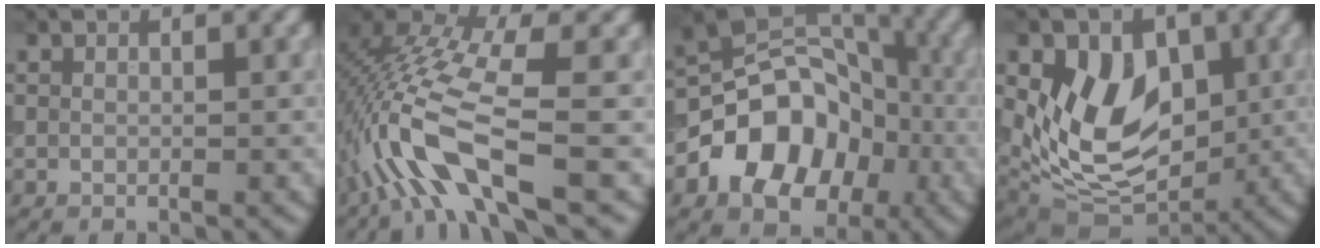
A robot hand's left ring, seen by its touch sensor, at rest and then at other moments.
{"total": 9.1, "force": [-2.8, 2.6, 8.3], "torque": [-0.177, 0.015, -0.060]}
{"total": 10.0, "force": [-3.3, 7.4, 5.9], "torque": [-0.084, 0.003, -0.067]}
{"total": 9.2, "force": [0.8, 6.5, 6.5], "torque": [-0.102, -0.014, 0.014]}